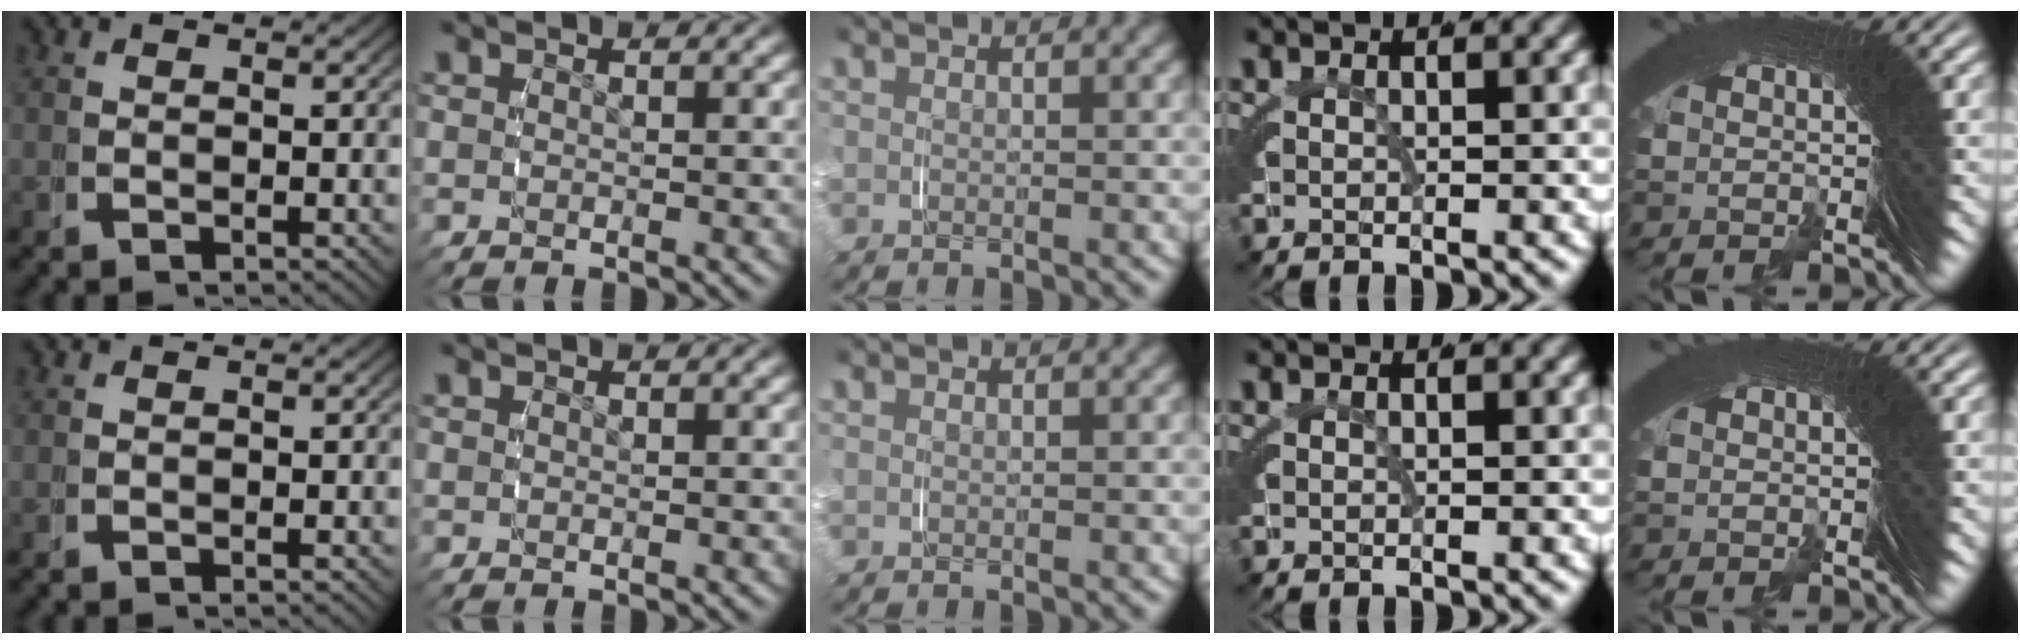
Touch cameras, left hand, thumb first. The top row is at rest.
{}